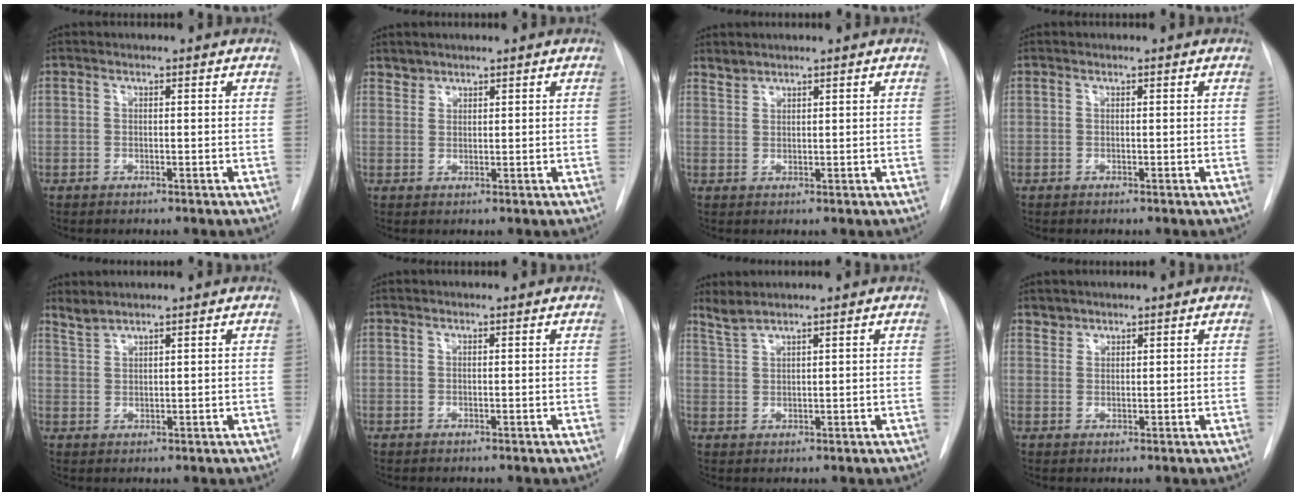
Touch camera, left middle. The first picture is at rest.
{"total": 1.5, "force": [1.3, 0.6, -0.3], "torque": [0.010, 0.004, 0.022]}
{"total": 1.5, "force": [1.5, 0.2, -0.1], "torque": [0.000, 0.004, 0.031]}
{"total": 0.0}
{"total": 1.9, "force": [1.9, 0.1, 0.0], "torque": [-0.002, 0.006, 0.043]}
{"total": 0.0}
{"total": 2.4, "force": [2.2, -0.3, 0.8], "torque": [-0.025, 0.009, 0.053]}
{"total": 1.4, "force": [1.3, 0.6, -0.3], "torque": [0.011, 0.004, 0.020]}